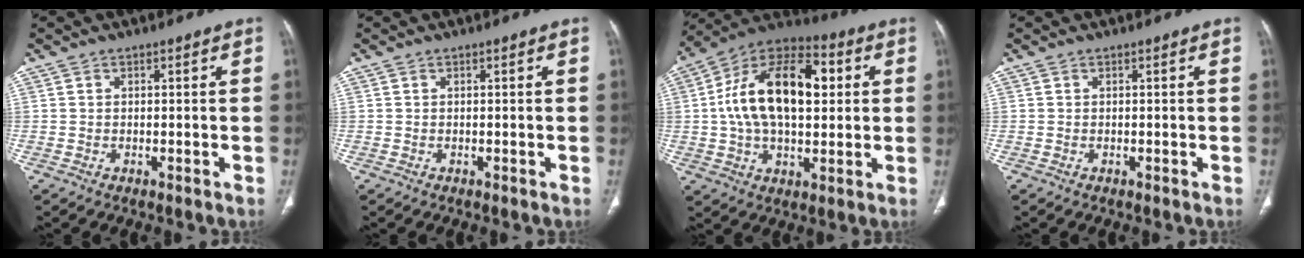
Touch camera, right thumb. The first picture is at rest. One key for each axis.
{"total": 0.0}
{"total": 21.6, "fx": 3.1, "fy": 12.3, "fz": 17.4, "tx": -0.280, "ty": 0.022, "tz": 0.045}
{"total": 0.0}